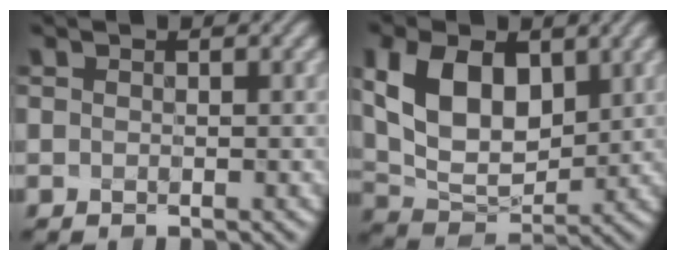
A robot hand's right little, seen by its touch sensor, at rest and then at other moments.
{"total": 7.4, "force": [2.0, 4.4, 5.7], "torque": [-0.115, -0.006, 0.037]}